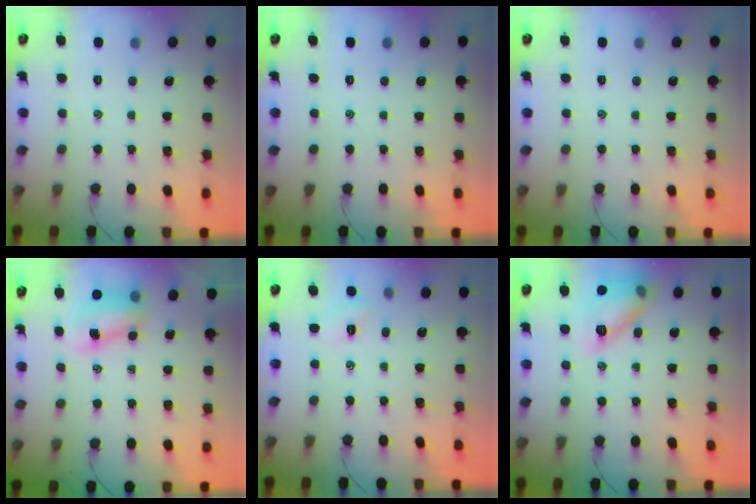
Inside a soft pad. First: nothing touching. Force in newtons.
{"total": 0.0}
{"total": 0.0}
{"total": 7.6, "press": 7.5, "slide": 1.1}
{"total": 3.4, "press": 3.2, "slide": 1.1}
{"total": 13.7, "press": 13.7, "slide": 0.6}